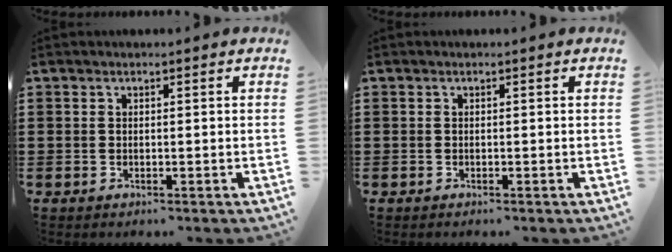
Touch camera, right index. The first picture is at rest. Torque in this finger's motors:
{"motor_torque": [-0.20, 0.22, 0.00, 0.00]}